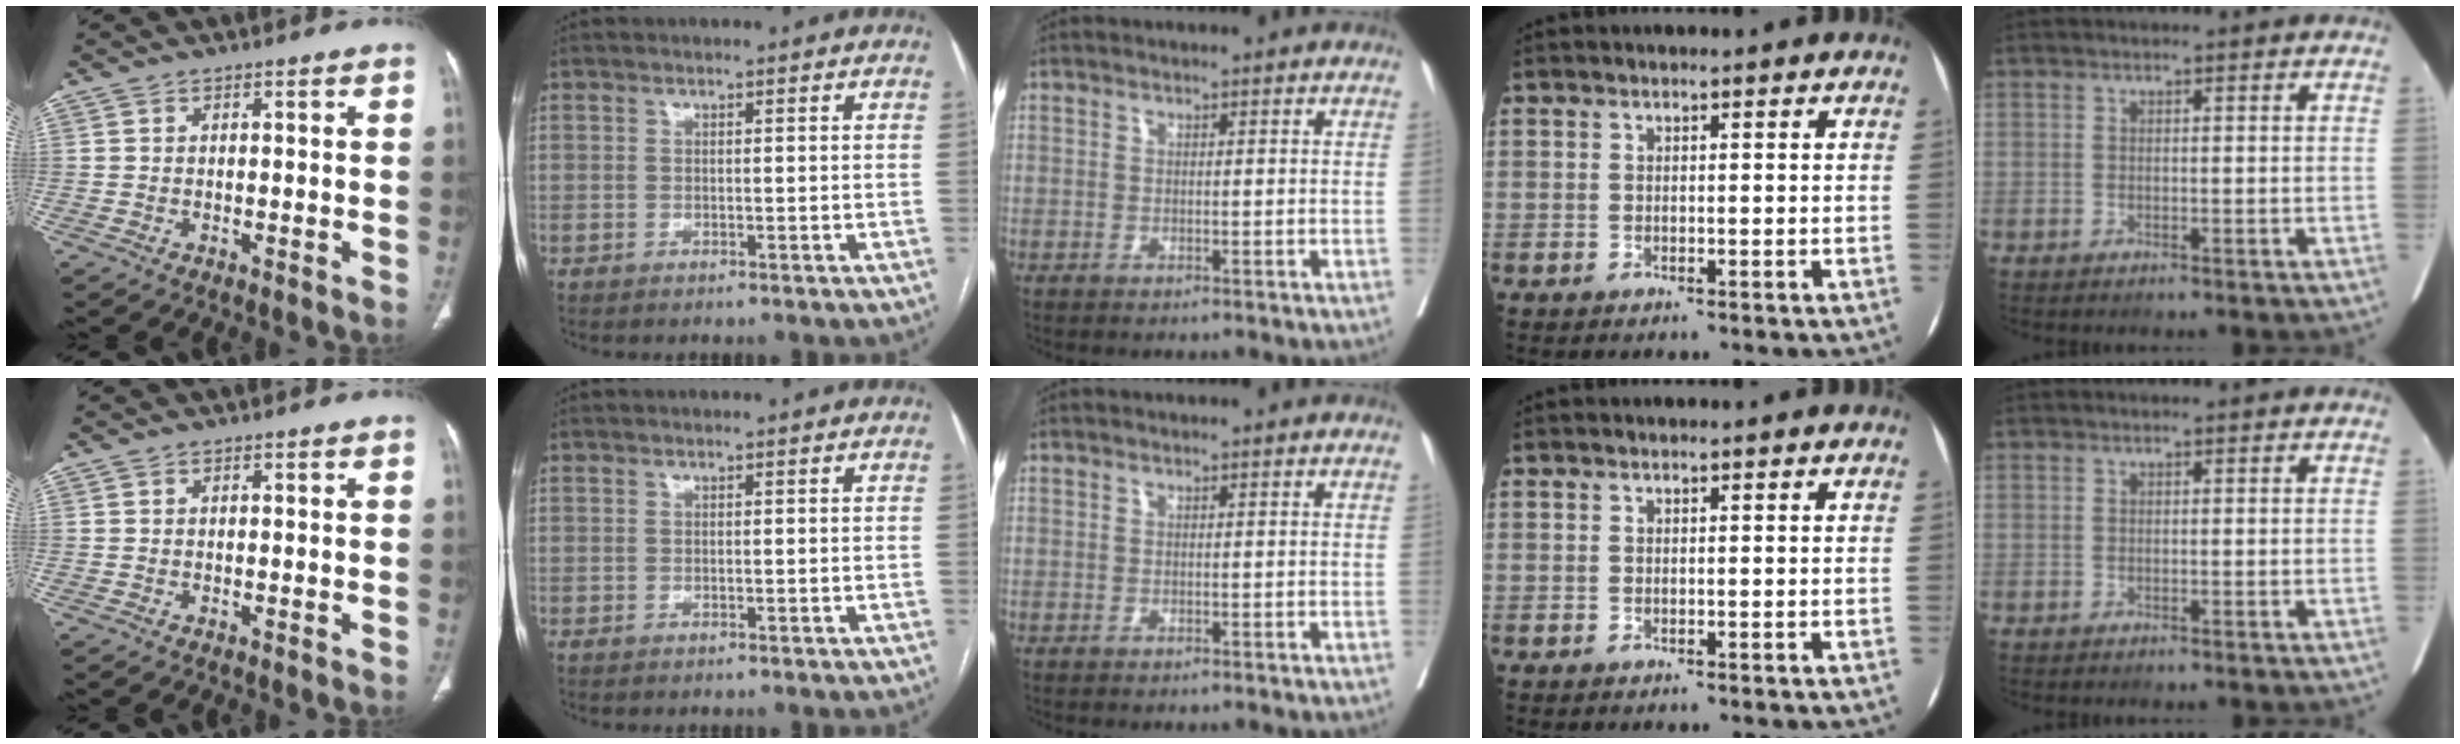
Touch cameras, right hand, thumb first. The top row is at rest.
{}